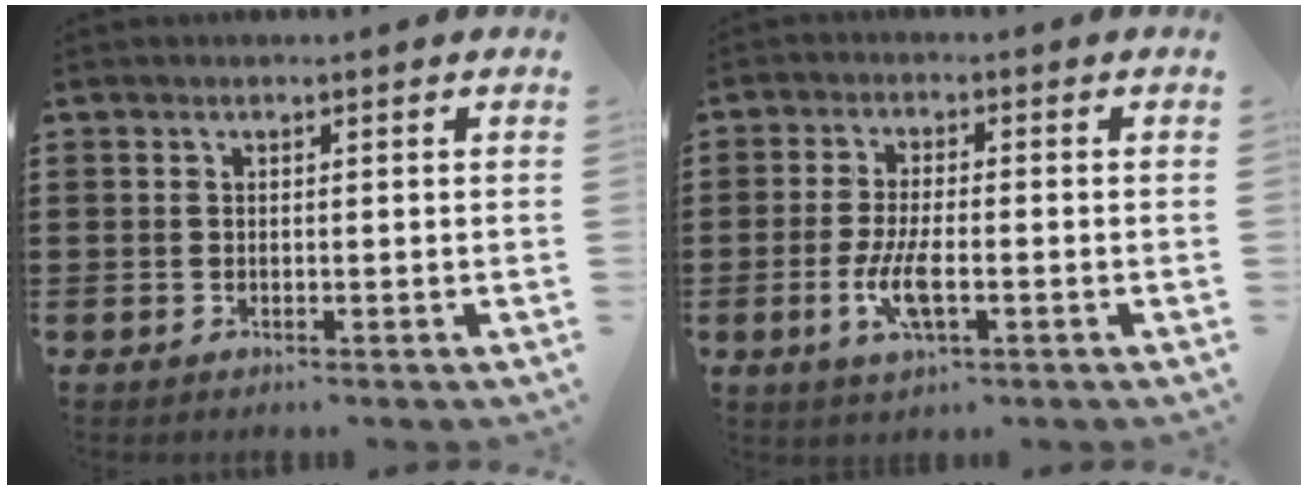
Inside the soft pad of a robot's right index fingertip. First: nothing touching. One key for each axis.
{"total": 6.1, "fx": -1.8, "fy": 1.9, "fz": 5.5, "tx": -0.117, "ty": -0.008, "tz": -0.035}